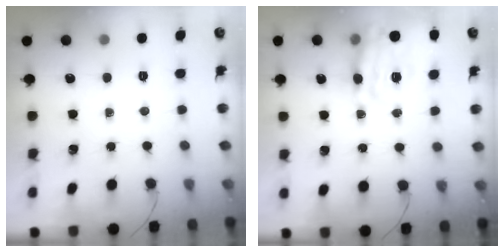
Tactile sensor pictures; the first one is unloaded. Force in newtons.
{"total": 17.1, "press": 16.7, "slide": 3.7}